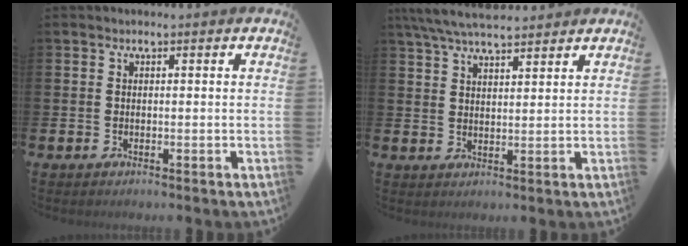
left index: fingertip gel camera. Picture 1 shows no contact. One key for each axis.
{"total": 5.6, "fx": 5.1, "fy": 1.1, "fz": 2.2, "tx": -0.052, "ty": -0.017, "tz": 0.092}